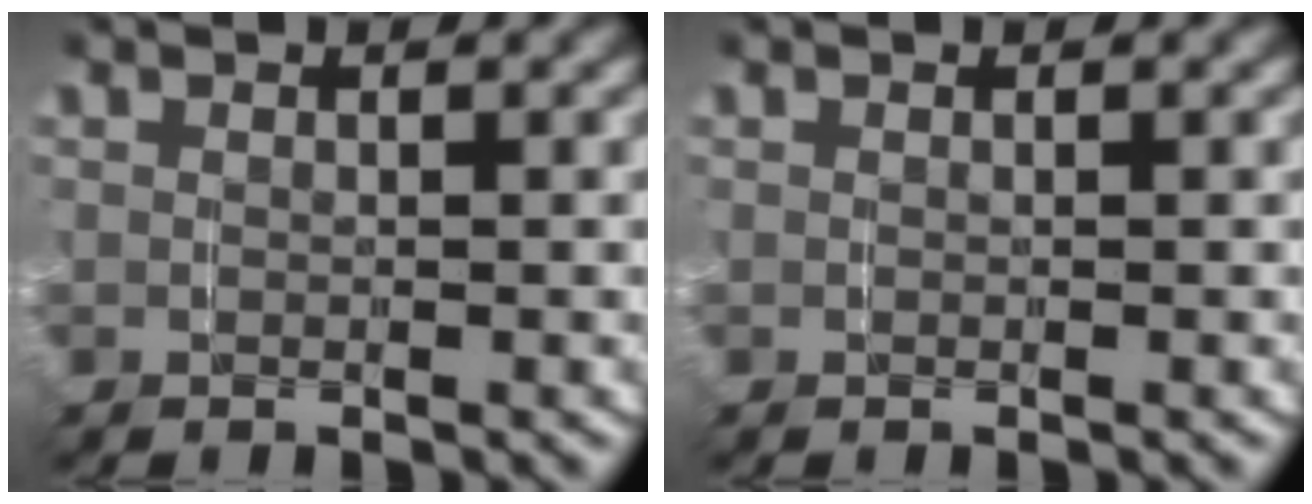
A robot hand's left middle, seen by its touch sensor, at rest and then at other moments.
{"total": 0.0}